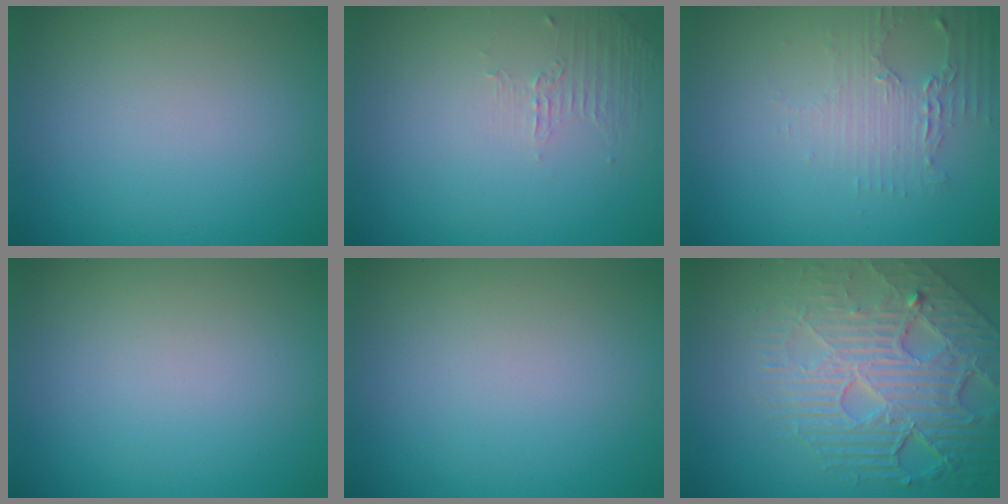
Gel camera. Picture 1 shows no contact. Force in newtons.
{"total": 1.1, "press": 0.2, "slide": 1.0}
{"total": 2.2, "press": 2.1, "slide": 0.6}
{"total": 0.0}
{"total": 0.0}
{"total": 8.8, "press": 5.9, "slide": 6.5}